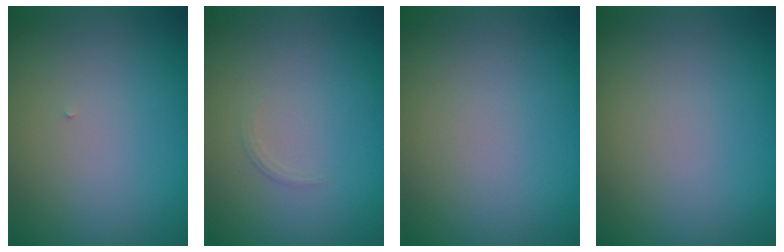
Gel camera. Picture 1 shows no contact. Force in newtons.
{"total": 0.7, "press": 0.7, "slide": 0.1}
{"total": 0.0}
{"total": 0.0}